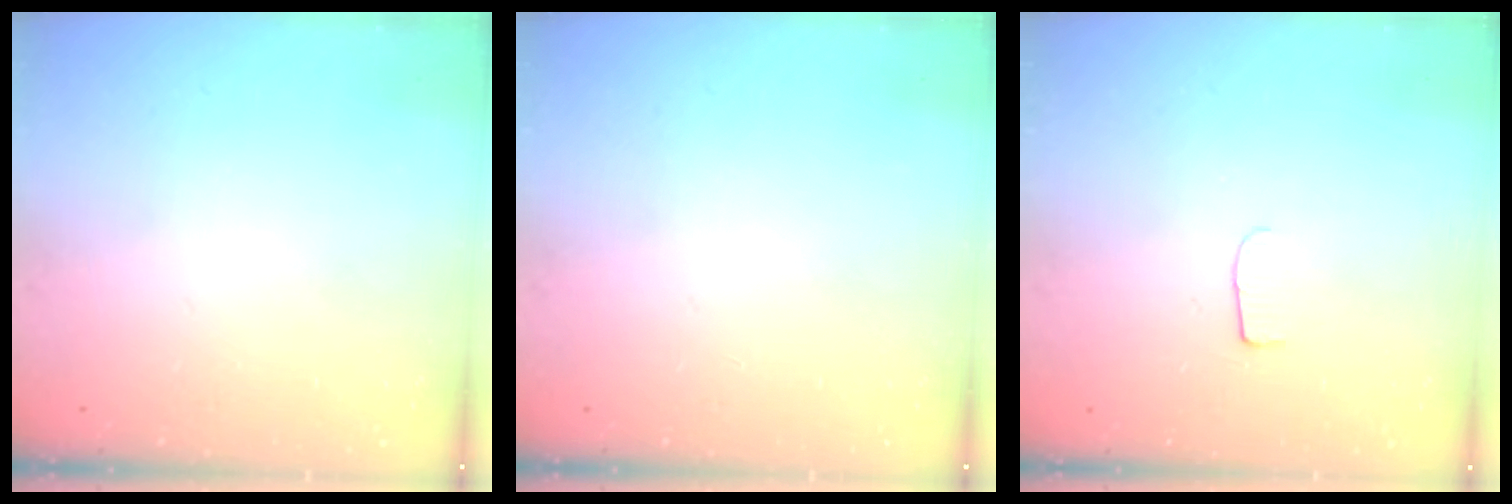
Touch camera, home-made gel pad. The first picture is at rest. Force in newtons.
{"total": 0.0}
{"total": 5.3, "press": 5.3, "slide": 0.5}